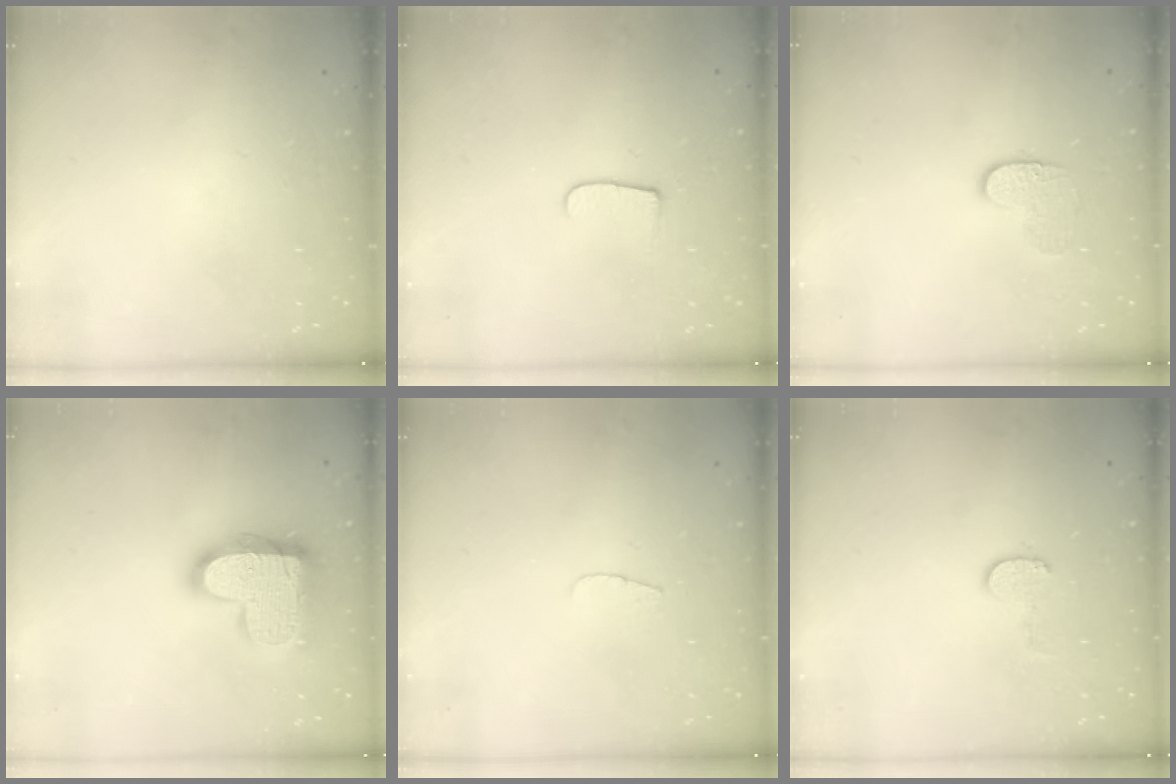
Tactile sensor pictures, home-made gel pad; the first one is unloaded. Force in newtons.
{"total": 6.1, "press": 6.0, "slide": 0.6}
{"total": 6.5, "press": 6.4, "slide": 0.5}
{"total": 19.2, "press": 19.2, "slide": 1.3}
{"total": 4.1, "press": 4.1, "slide": 0.4}
{"total": 6.4, "press": 6.4, "slide": 0.6}